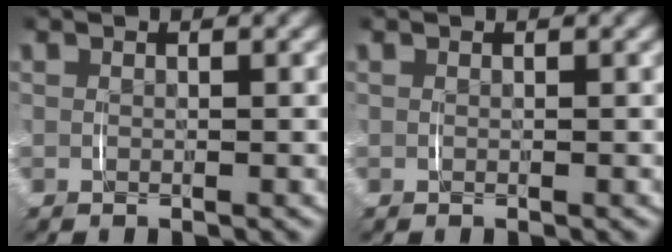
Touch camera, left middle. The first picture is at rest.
{"total": 0.0}